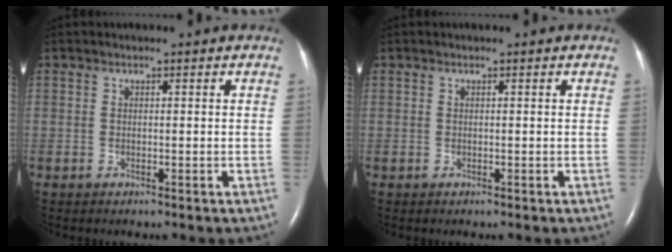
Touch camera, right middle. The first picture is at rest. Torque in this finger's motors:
{"motor_torque": [-0.04, -0.13, 0.00, 0.00]}